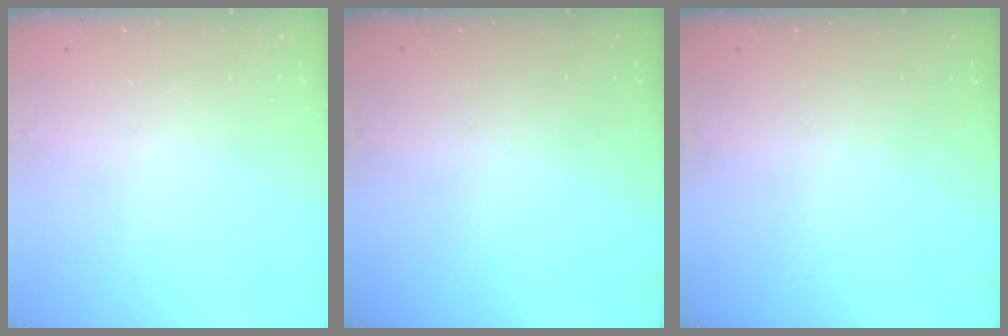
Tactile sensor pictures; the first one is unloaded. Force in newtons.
{"total": 0.0}
{"total": 0.0}